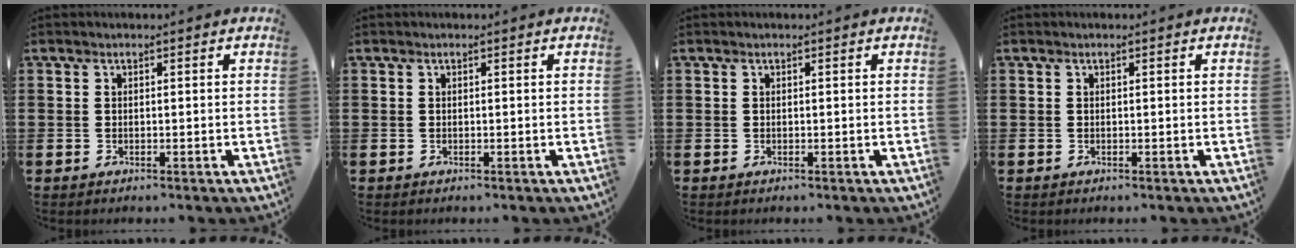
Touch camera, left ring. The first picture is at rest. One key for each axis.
{"total": 0.0}
{"total": 0.0}
{"total": 0.0}